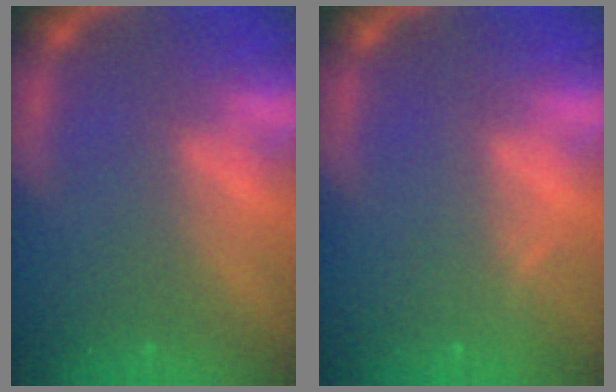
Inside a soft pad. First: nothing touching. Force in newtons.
{"total": 0.9}